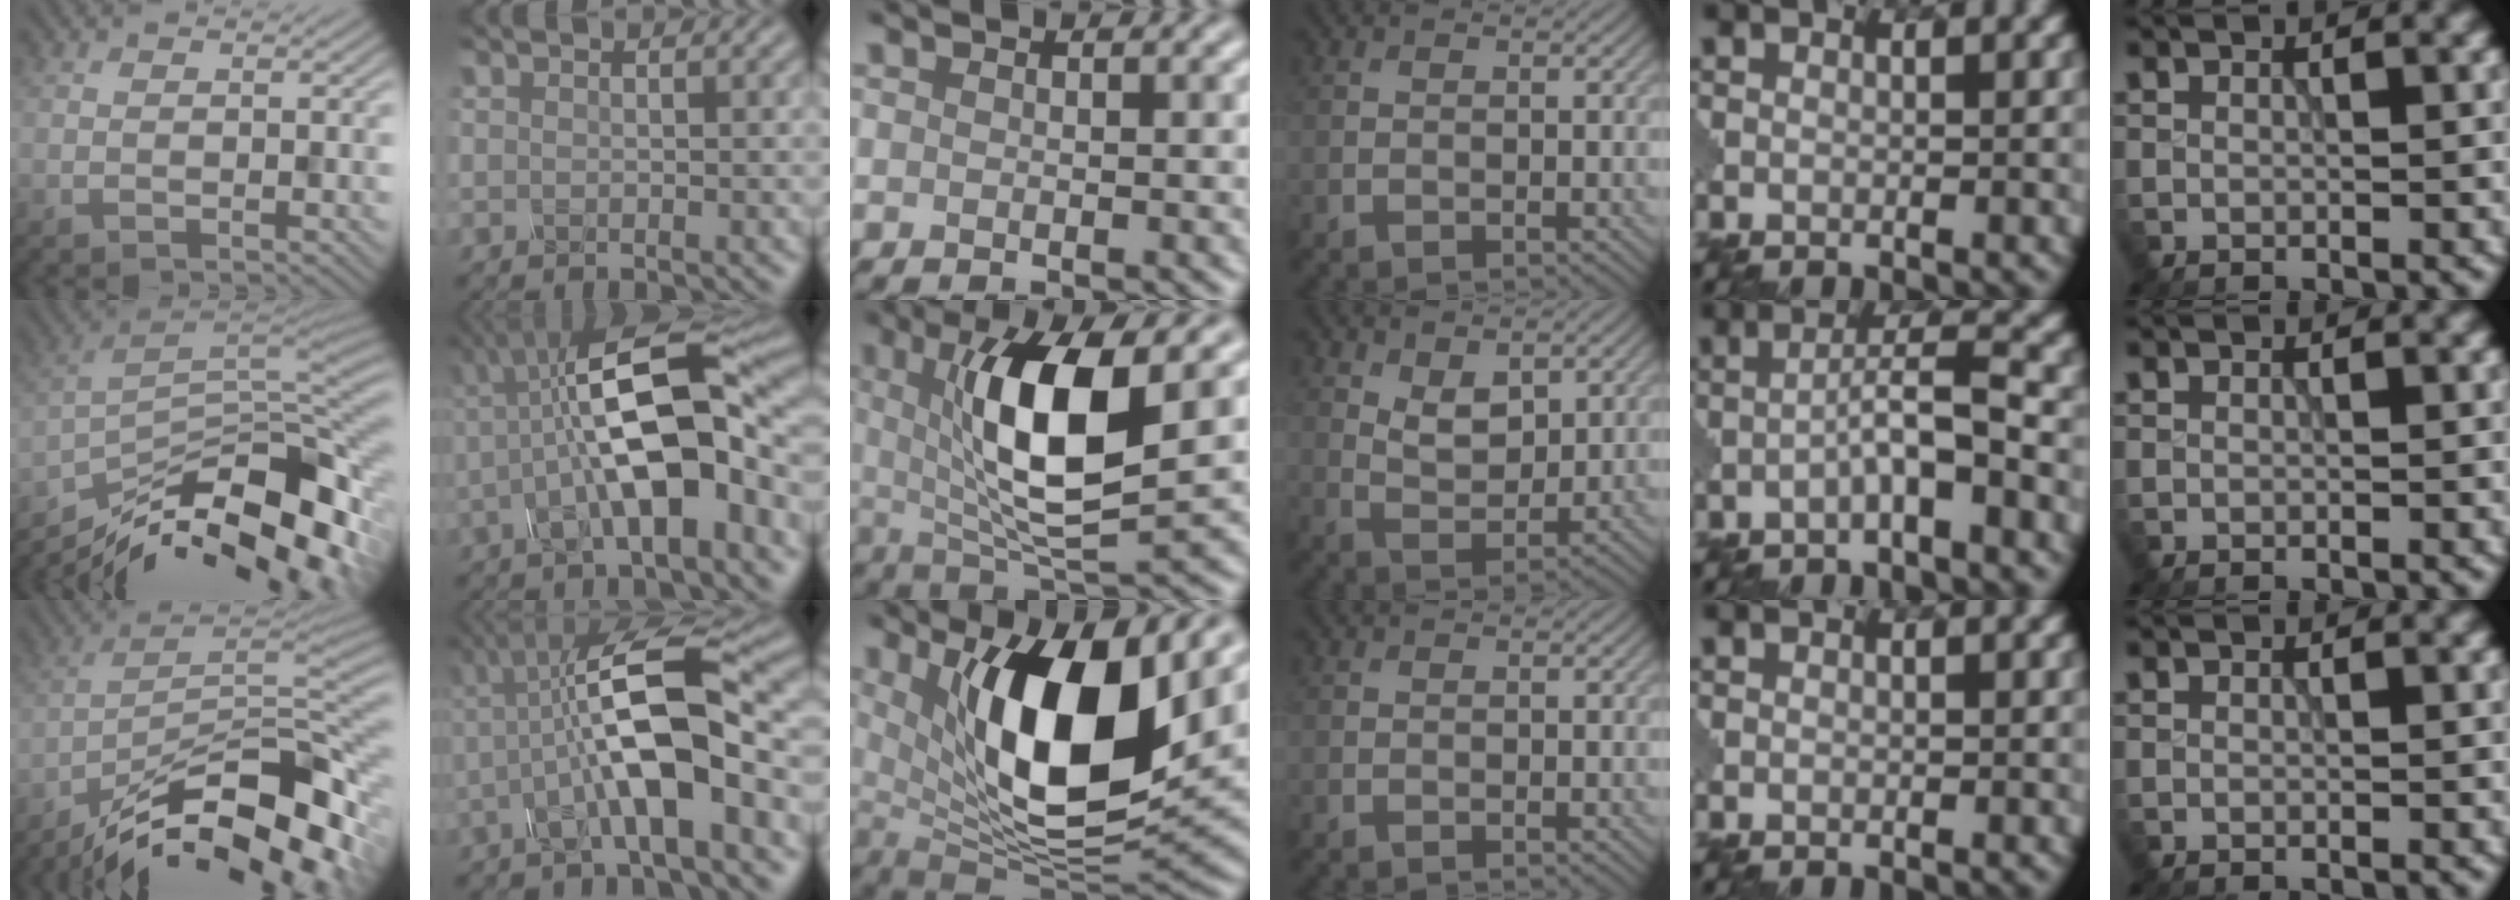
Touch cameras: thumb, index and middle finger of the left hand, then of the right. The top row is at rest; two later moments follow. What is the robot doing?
{"motion": "assemble", "object": "glue stick"}